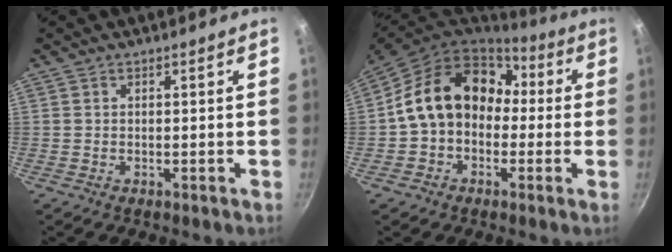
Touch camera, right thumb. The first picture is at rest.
{"total": 16.8, "force": [1.0, 13.3, 10.3], "torque": [-0.139, 0.056, 0.007]}